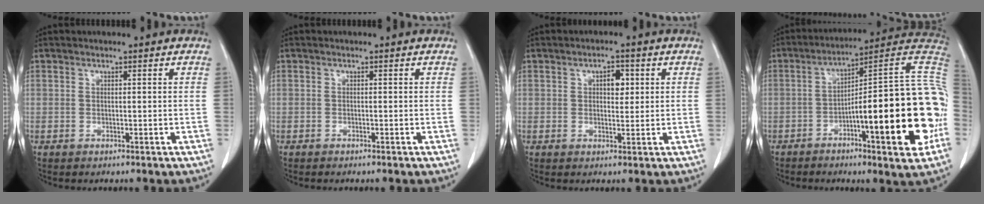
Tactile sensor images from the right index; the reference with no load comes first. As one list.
[{"total": 0.0}, {"total": 3.2, "force": [1.0, 1.7, 2.4], "torque": [-0.035, 0.005, 0.015]}, {"total": 23.8, "force": [-5.0, 2.5, 23.1], "torque": [-0.253, 0.023, -0.068]}]